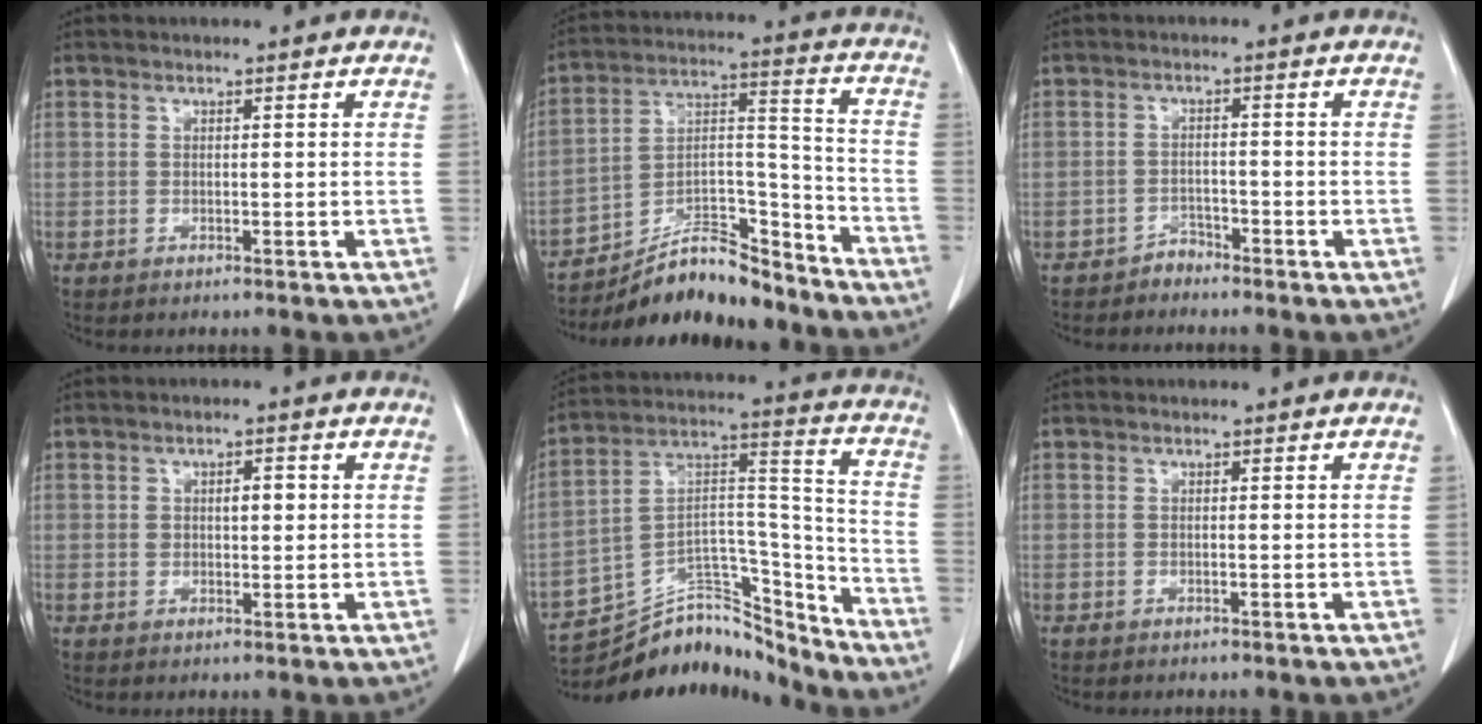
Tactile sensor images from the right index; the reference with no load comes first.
{"total": 15.0, "force": [-13.8, 3.8, 4.6], "torque": [-0.070, 0.049, -0.233]}
{"total": 1.9, "force": [-1.8, 0.7, -0.1], "torque": [0.004, 0.002, -0.030]}
{"total": 2.8, "force": [0.6, 1.5, 2.3], "torque": [-0.036, 0.005, 0.010]}
{"total": 19.3, "force": [-18.2, 5.1, 3.7], "torque": [-0.058, 0.070, -0.293]}
{"total": 0.0}